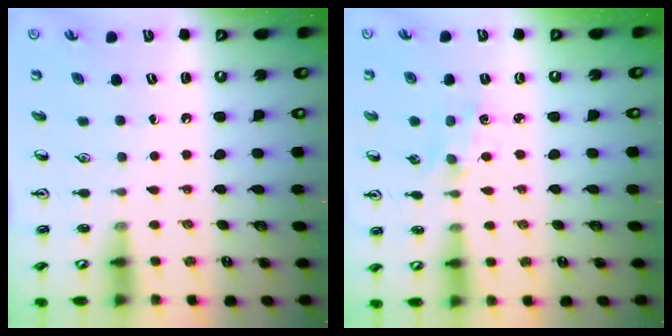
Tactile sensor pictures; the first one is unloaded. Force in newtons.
{"total": 1.2, "press": 1.1, "slide": 0.2}